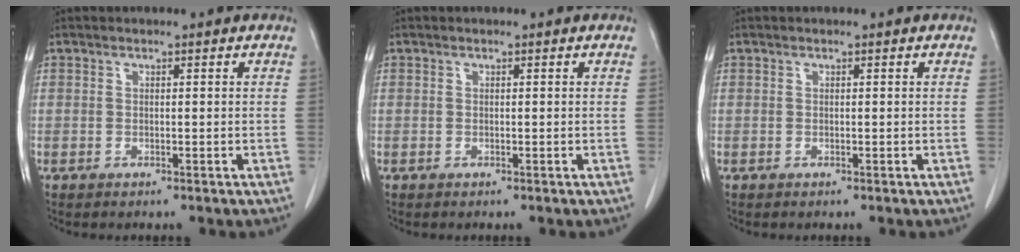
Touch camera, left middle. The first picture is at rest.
{"total": 0.0}
{"total": 0.0}